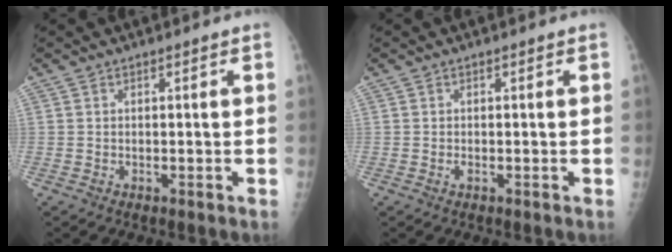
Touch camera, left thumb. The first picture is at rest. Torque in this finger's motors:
{"motor_torque": [-0.03, 0.00, 0.06, -0.02, 0.00]}